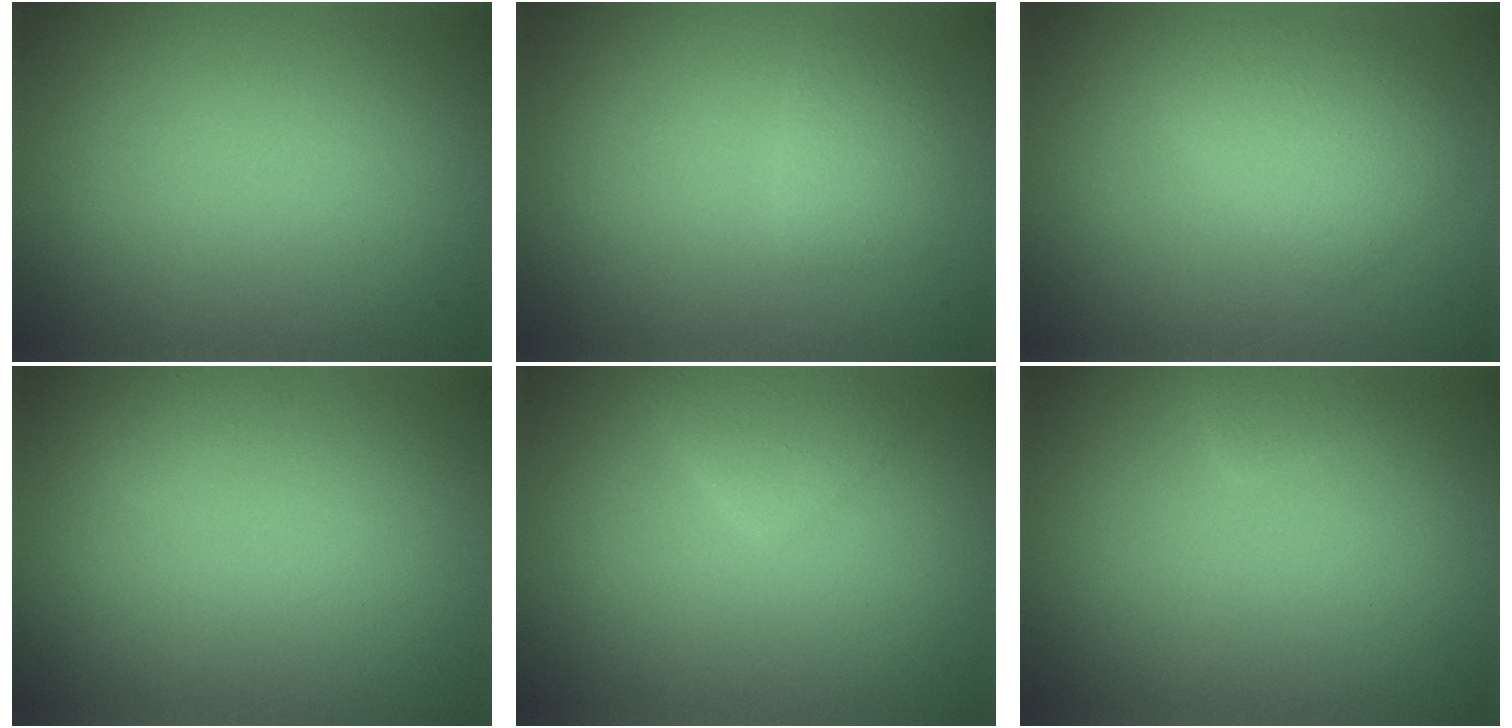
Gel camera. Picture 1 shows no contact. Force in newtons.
{"total": 1.6, "press": 1.6, "slide": 0.0}
{"total": 2.8, "press": 2.8, "slide": 0.2}
{"total": 0.9, "press": 0.9, "slide": 0.1}
{"total": 2.1, "press": 2.1, "slide": 0.1}
{"total": 1.0, "press": 1.0, "slide": 0.1}